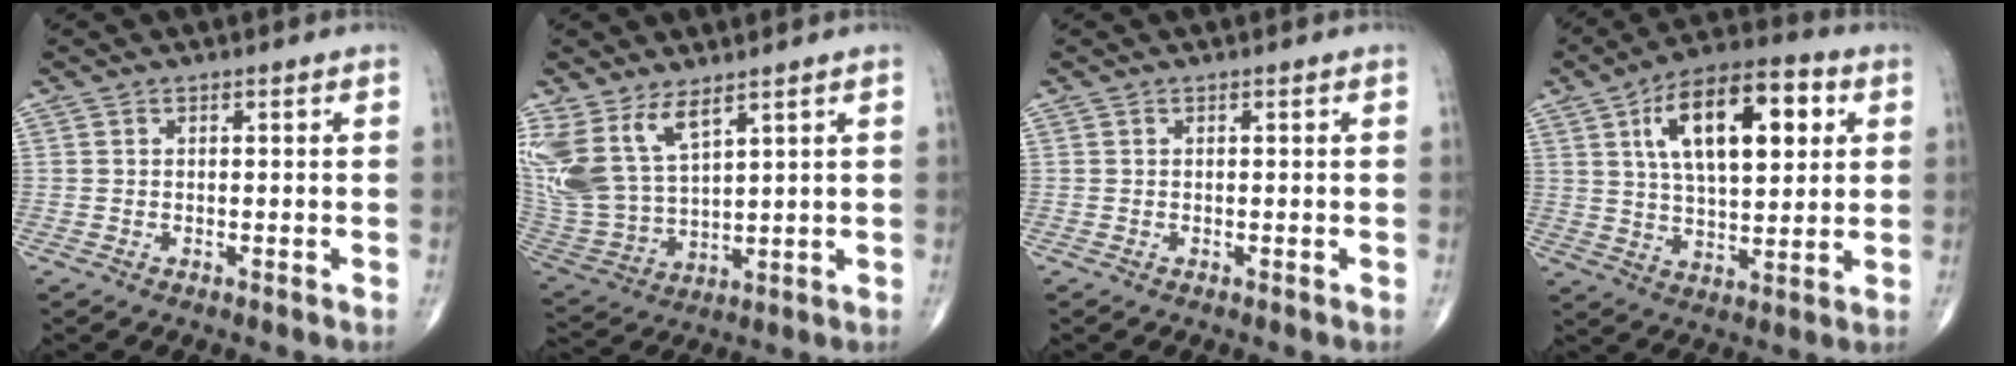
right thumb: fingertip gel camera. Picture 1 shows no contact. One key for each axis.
{"total": 13.9, "fx": 8.0, "fy": 6.5, "fz": 9.4, "tx": -0.197, "ty": -0.035, "tz": 0.182}
{"total": 0.0}
{"total": 18.6, "fx": 5.9, "fy": 8.5, "fz": 15.4, "tx": -0.223, "ty": 0.004, "tz": 0.093}